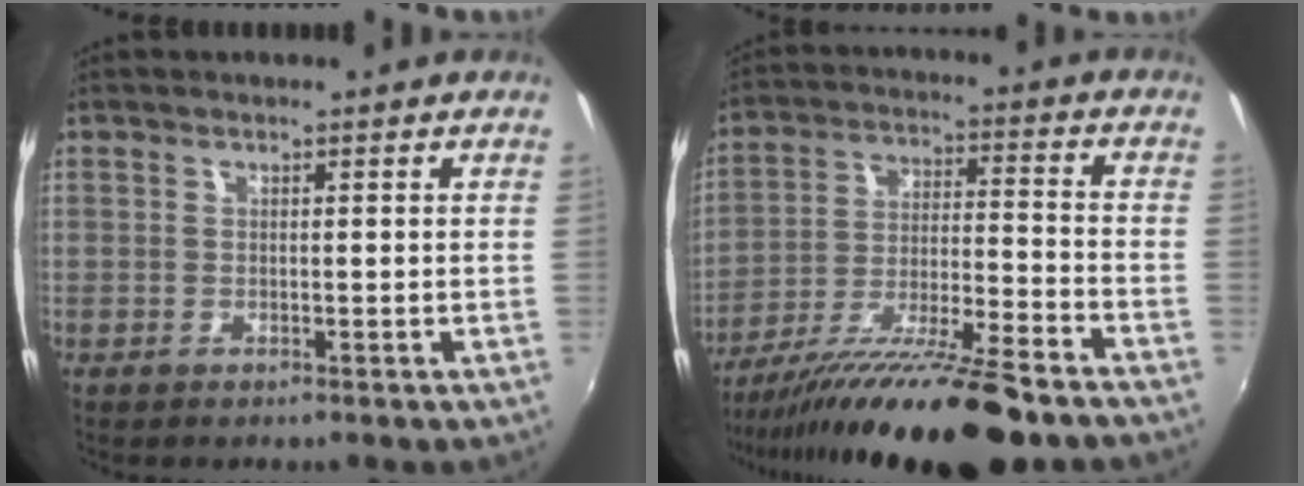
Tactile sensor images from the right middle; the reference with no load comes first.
{"total": 20.2, "force": [-15.8, 1.7, 12.5], "torque": [-0.229, -0.043, -0.262]}